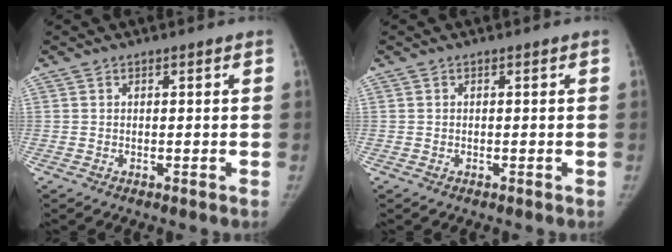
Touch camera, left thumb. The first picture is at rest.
{"total": 0.0}